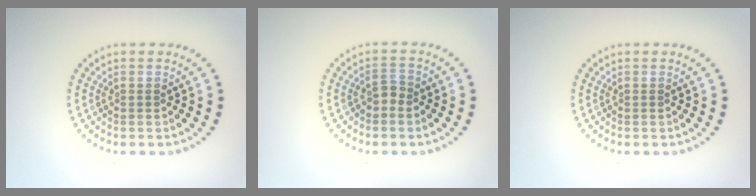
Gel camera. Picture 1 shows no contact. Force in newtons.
{"total": 1.0, "press": 0.9, "slide": 0.5}
{"total": 0.0}